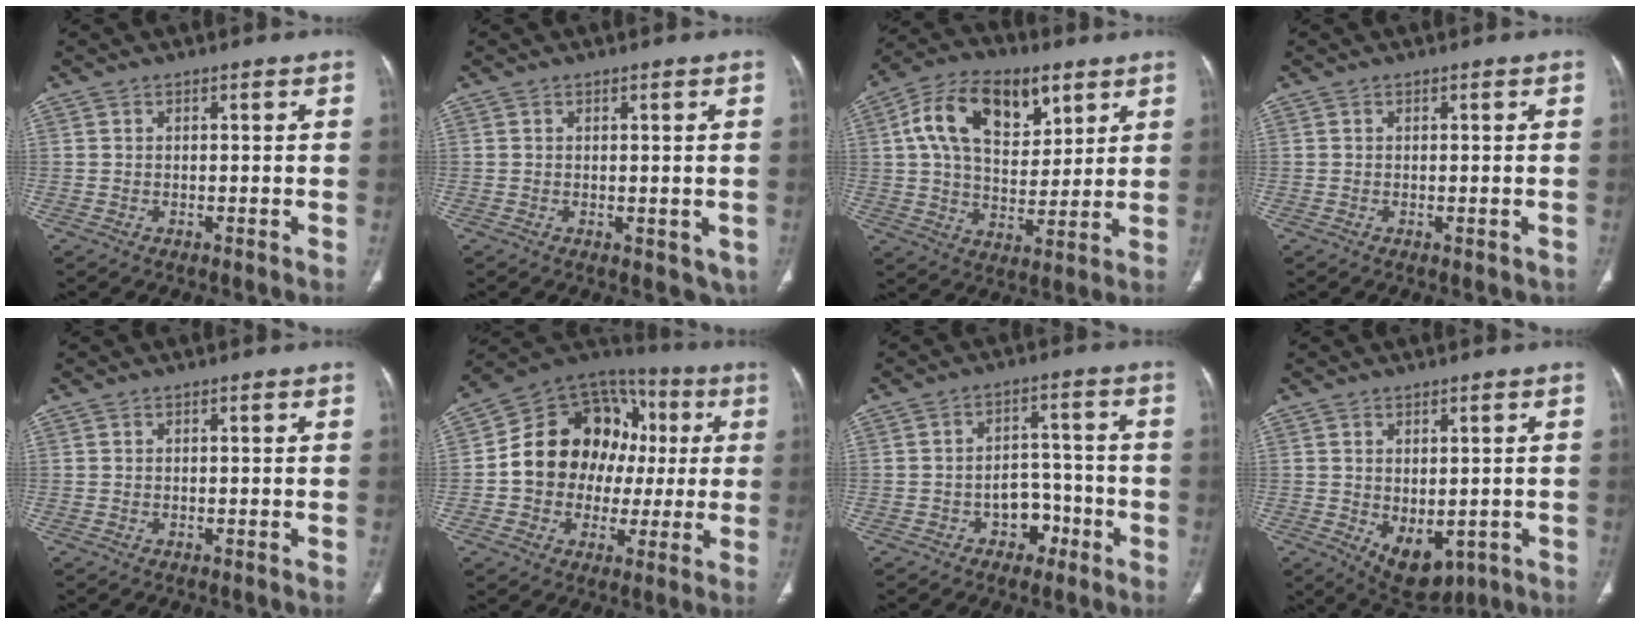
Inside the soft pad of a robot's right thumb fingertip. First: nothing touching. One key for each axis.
{"total": 3.5, "fx": -0.5, "fy": 2.0, "fz": 2.8, "tx": -0.020, "ty": -0.008, "tz": 0.001}
{"total": 17.8, "fx": 7.1, "fy": 10.6, "fz": 12.4, "tx": -0.181, "ty": -0.008, "tz": 0.121}
{"total": 1.0, "fx": -0.4, "fy": 0.5, "fz": 0.8, "tx": -0.009, "ty": -0.003, "tz": -0.002}
{"total": 0.0}
{"total": 20.6, "fx": 1.2, "fy": 16.4, "fz": 12.4, "tx": -0.148, "ty": 0.047, "tz": 0.022}
{"total": 6.2, "fx": -3.2, "fy": 4.7, "fz": 2.7, "tx": -0.004, "ty": 0.044, "tz": -0.045}
{"total": 8.2, "fx": -1.8, "fy": 4.9, "fz": 6.3, "tx": -0.081, "ty": -0.003, "tz": -0.002}